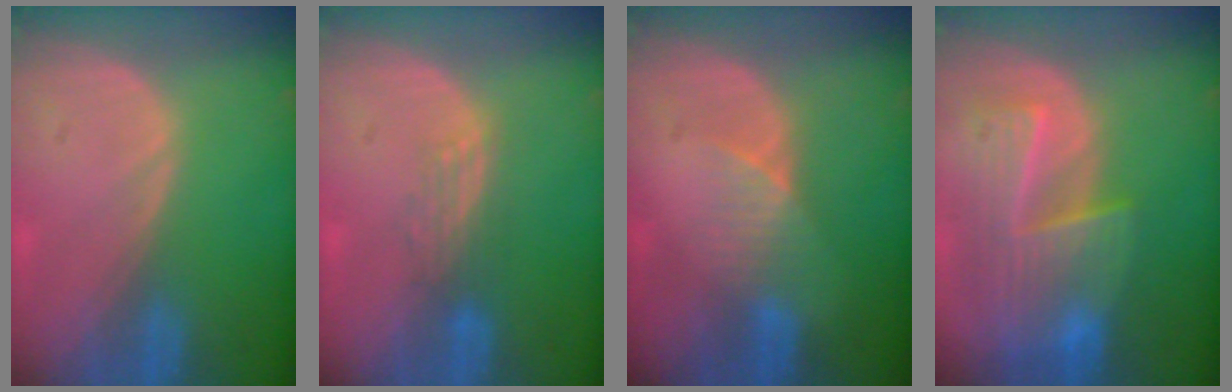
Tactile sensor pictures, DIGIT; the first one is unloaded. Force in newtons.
{"total": 2.8, "press": 2.4, "slide": 1.4}
{"total": 3.6, "press": 3.3, "slide": 1.4}
{"total": 9.6, "press": 8.4, "slide": 4.7}